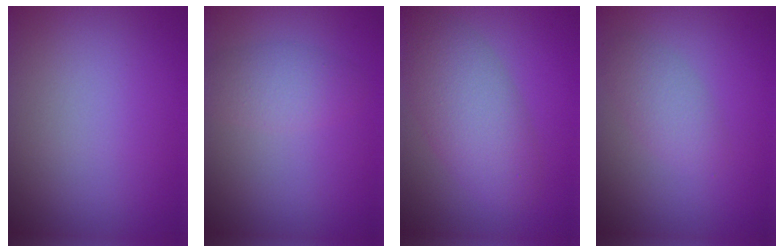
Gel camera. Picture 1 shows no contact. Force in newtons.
{"total": 2.4, "press": 2.4, "slide": 0.0}
{"total": 5.3, "press": 5.3, "slide": 0.4}
{"total": 2.1, "press": 2.1, "slide": 0.1}